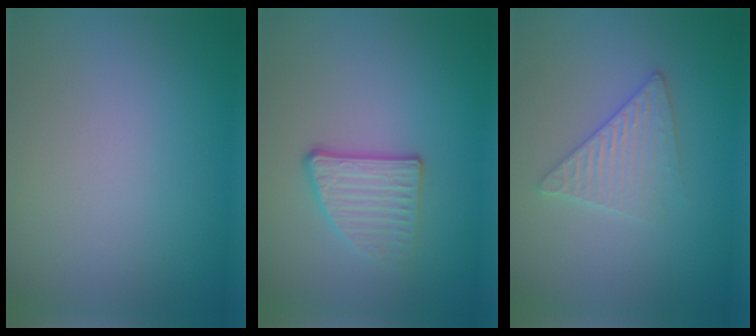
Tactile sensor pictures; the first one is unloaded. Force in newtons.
{"total": 2.8, "press": 2.3, "slide": 1.5}
{"total": 3.0, "press": 3.0, "slide": 0.3}